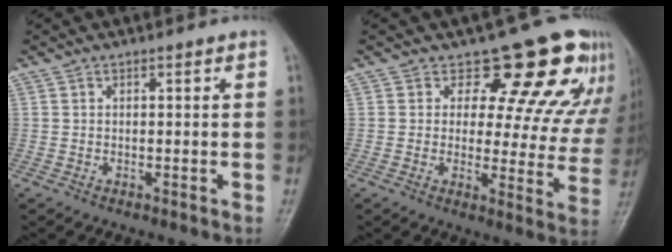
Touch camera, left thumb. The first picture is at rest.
{"total": 15.4, "force": [11.8, 7.5, 6.4], "torque": [-0.012, -0.066, 0.118]}